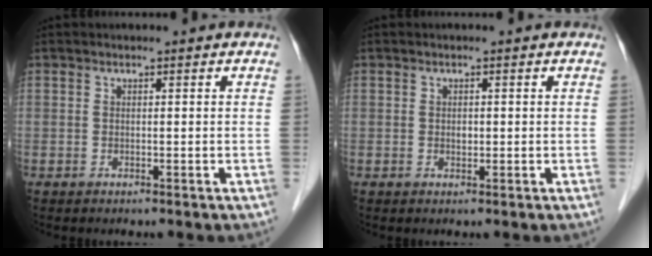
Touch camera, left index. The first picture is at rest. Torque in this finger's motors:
{"motor_torque": [0.09, 0.06, 0.00, 0.00]}